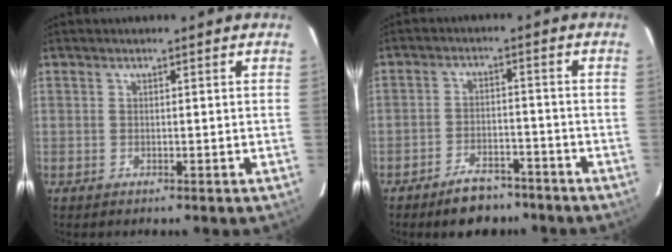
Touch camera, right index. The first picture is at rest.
{"total": 6.6, "force": [-5.2, 2.8, 2.9], "torque": [-0.053, 0.002, -0.081]}